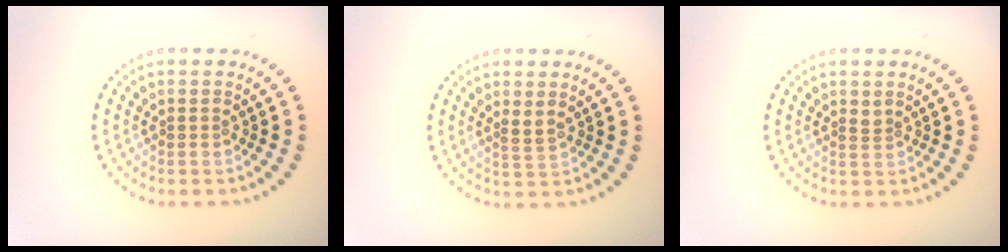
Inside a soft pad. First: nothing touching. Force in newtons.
{"total": 1.0, "press": 0.8, "slide": 0.5}
{"total": 0.8, "press": 0.5, "slide": 0.6}